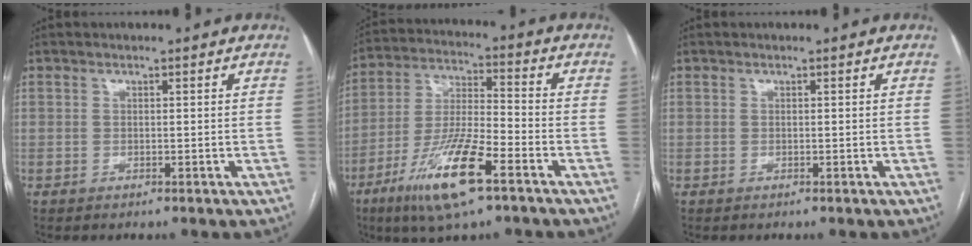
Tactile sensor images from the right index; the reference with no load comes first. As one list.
[{"total": 14.1, "force": [-7.7, 2.3, 11.6], "torque": [-0.233, -0.018, -0.138]}, {"total": 0.0}]